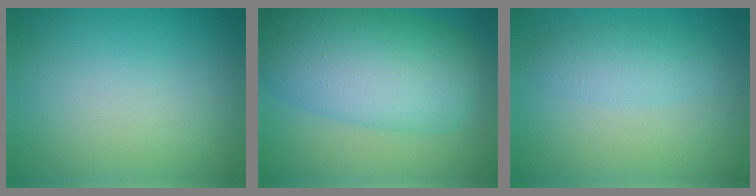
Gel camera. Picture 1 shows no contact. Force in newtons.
{"total": 9.9, "press": 9.9, "slide": 0.3}
{"total": 2.2, "press": 2.2, "slide": 0.1}